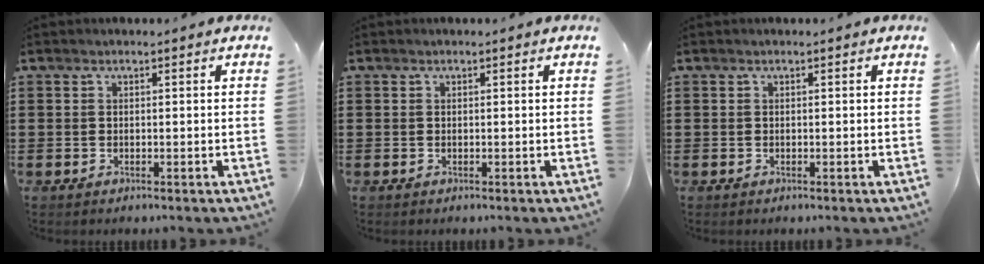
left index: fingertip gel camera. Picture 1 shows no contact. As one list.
[{"total": 0.0}, {"total": 0.0}]